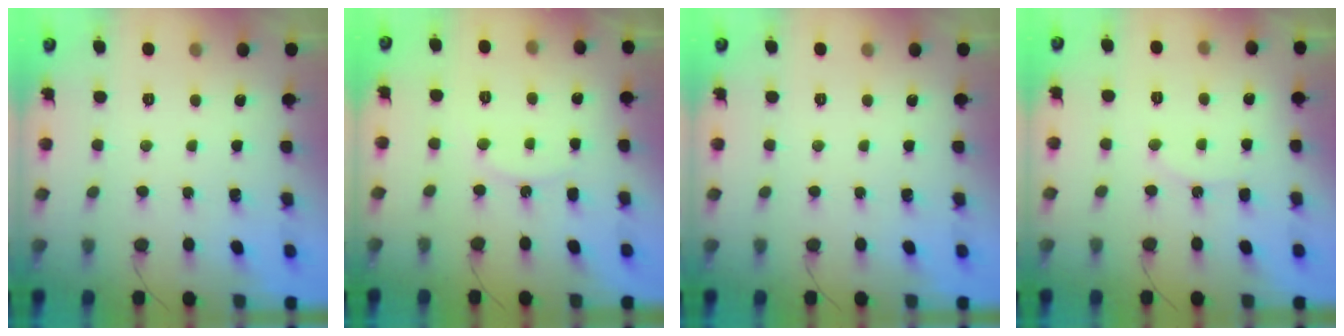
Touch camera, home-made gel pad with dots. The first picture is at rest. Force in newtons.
{"total": 8.9, "press": 8.9, "slide": 0.5}
{"total": 0.0}
{"total": 5.8, "press": 5.8, "slide": 0.6}